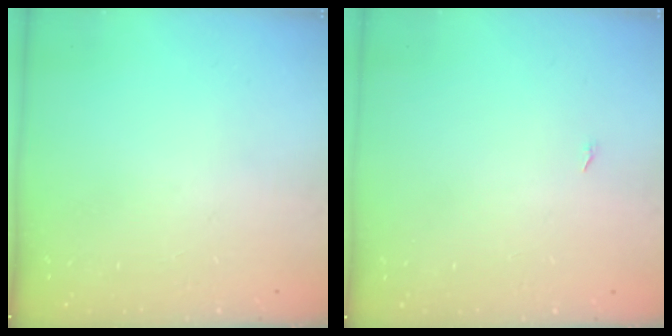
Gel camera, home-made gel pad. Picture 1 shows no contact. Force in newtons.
{"total": 4.0, "press": 1.3, "slide": 3.7}